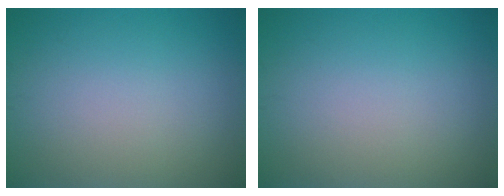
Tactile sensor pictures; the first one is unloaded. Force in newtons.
{"total": 0.0}